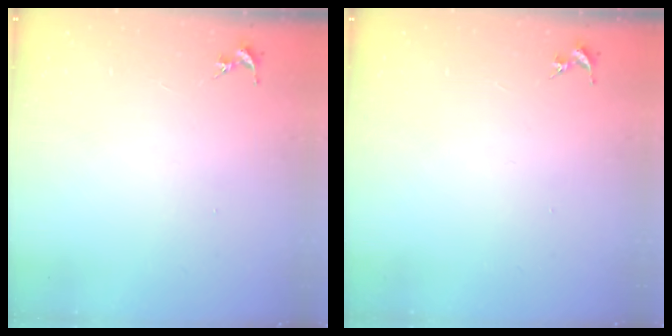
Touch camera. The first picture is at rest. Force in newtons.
{"total": 0.0}